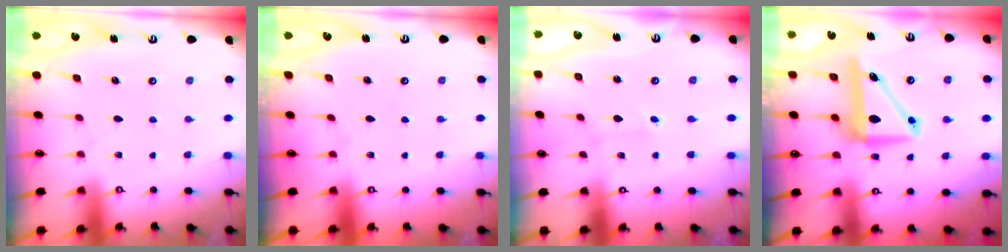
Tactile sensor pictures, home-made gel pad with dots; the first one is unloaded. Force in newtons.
{"total": 0.0}
{"total": 0.8, "press": 0.8, "slide": 0.0}
{"total": 9.0, "press": 8.8, "slide": 2.0}